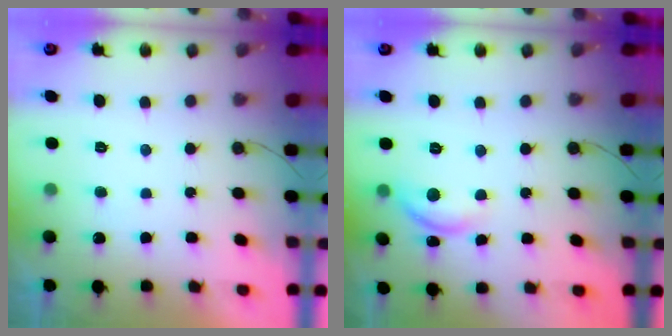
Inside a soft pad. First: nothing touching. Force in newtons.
{"total": 9.3, "press": 9.3, "slide": 0.6}